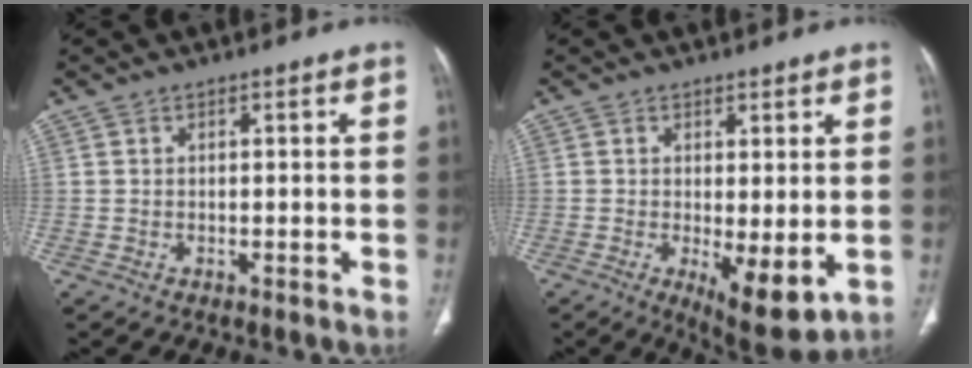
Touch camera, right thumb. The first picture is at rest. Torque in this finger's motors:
{"motor_torque": [-0.17, 1.15, -0.04, 0.03, 0.01]}